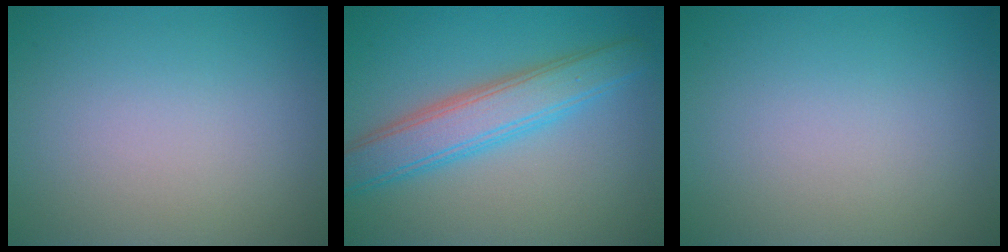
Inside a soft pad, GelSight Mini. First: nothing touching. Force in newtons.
{"total": 5.2, "press": 5.2, "slide": 0.1}
{"total": 0.0}